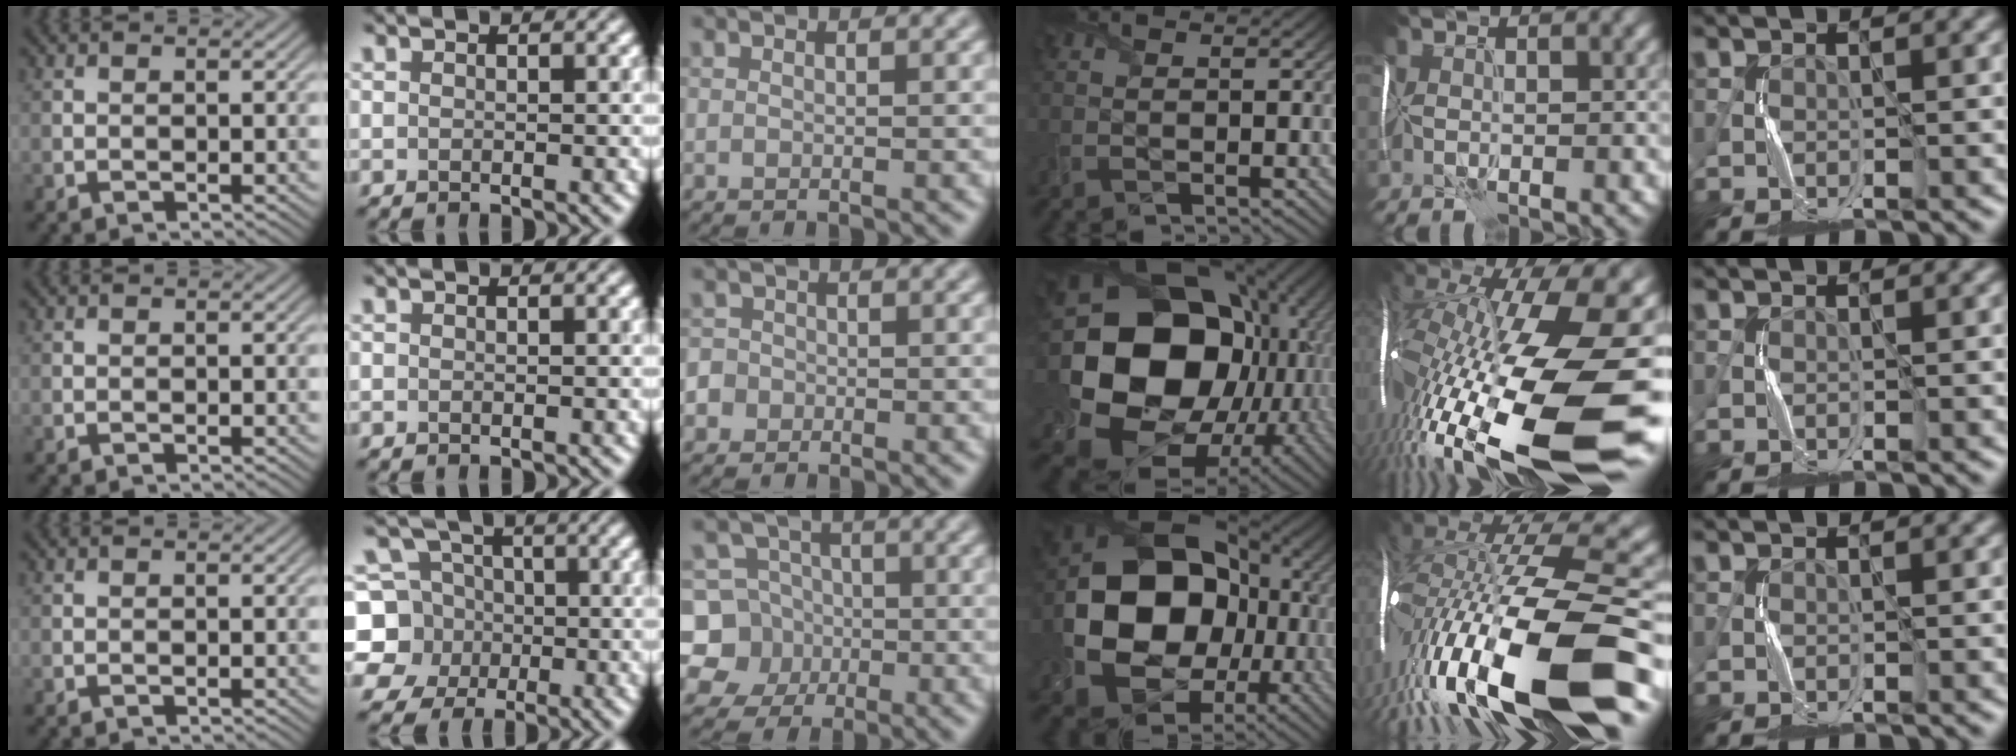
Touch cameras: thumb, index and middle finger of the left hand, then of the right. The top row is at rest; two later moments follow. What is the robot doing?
{"motion": "wrap", "object": "receipt paper"}